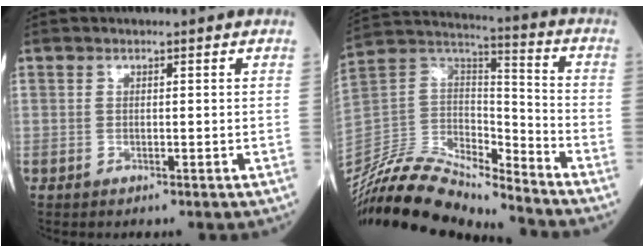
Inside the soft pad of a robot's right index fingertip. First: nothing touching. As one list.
[{"total": 19.5, "force": [-18.4, 2.1, 5.8], "torque": [-0.118, 0.034, -0.335]}]